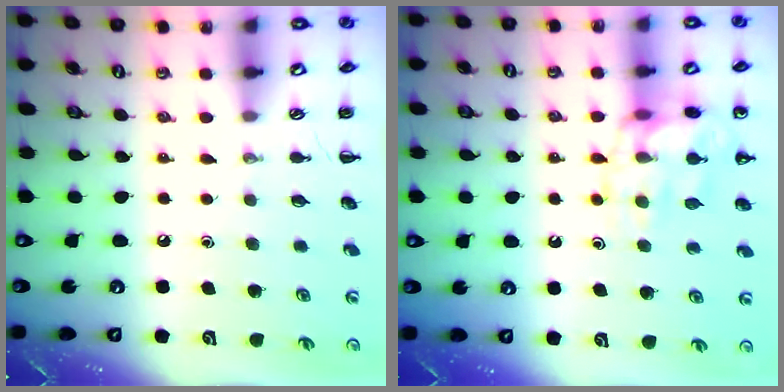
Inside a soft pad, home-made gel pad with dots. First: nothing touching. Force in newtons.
{"total": 16.3, "press": 16.2, "slide": 2.1}